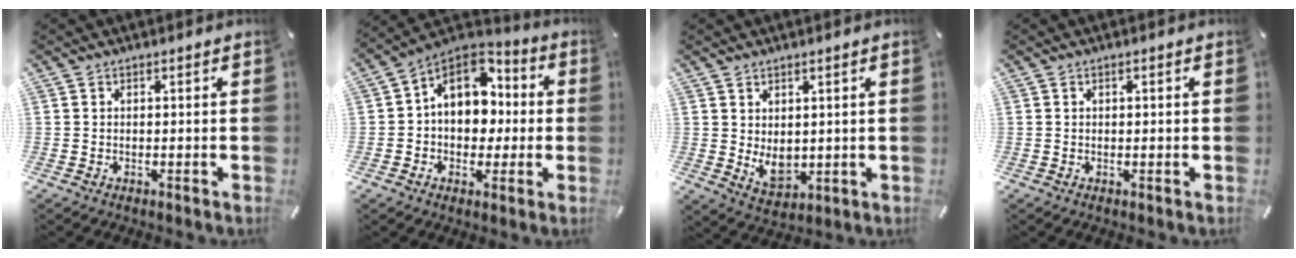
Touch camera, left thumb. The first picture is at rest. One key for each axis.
{"total": 12.7, "fx": 2.4, "fy": 10.2, "fz": 7.2, "tx": -0.130, "ty": -0.010, "tz": 0.044}
{"total": 5.8, "fx": 1.2, "fy": 4.3, "fz": 3.7, "tx": -0.065, "ty": -0.016, "tz": 0.022}
{"total": 0.5, "fx": 0.2, "fy": 0.2, "fz": 0.5, "tx": -0.009, "ty": 0.002, "tz": 0.002}